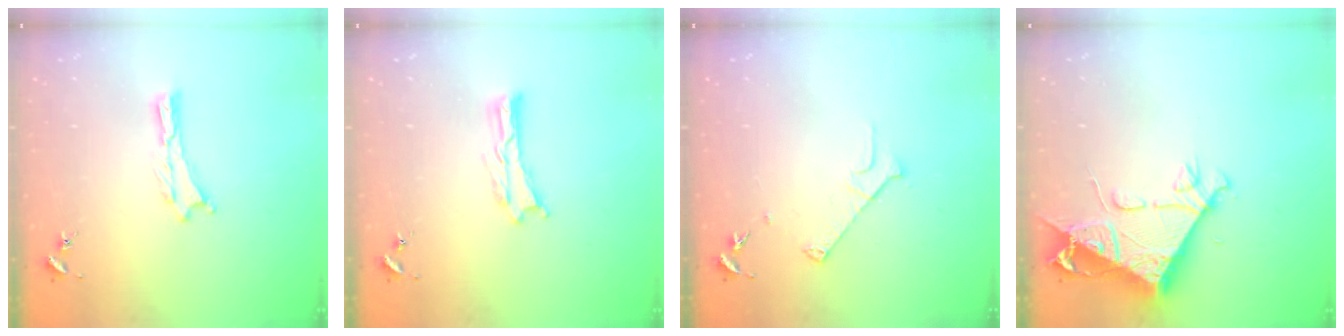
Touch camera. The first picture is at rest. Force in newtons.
{"total": 0.0}
{"total": 3.9, "press": 3.9, "slide": 0.4}
{"total": 8.6, "press": 8.6, "slide": 1.0}